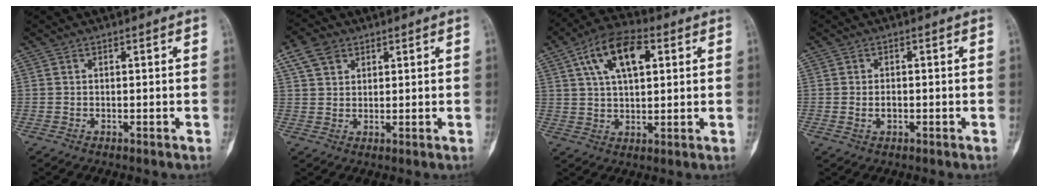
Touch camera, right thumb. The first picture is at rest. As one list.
[{"total": 5.4, "force": [2.8, 4.0, 2.4], "torque": [-0.031, -0.002, 0.056]}, {"total": 12.6, "force": [4.6, 6.2, 9.9], "torque": [-0.169, 0.009, 0.076]}, {"total": 1.9, "force": [-0.3, 1.3, 1.4], "torque": [-0.023, 0.005, -0.002]}]